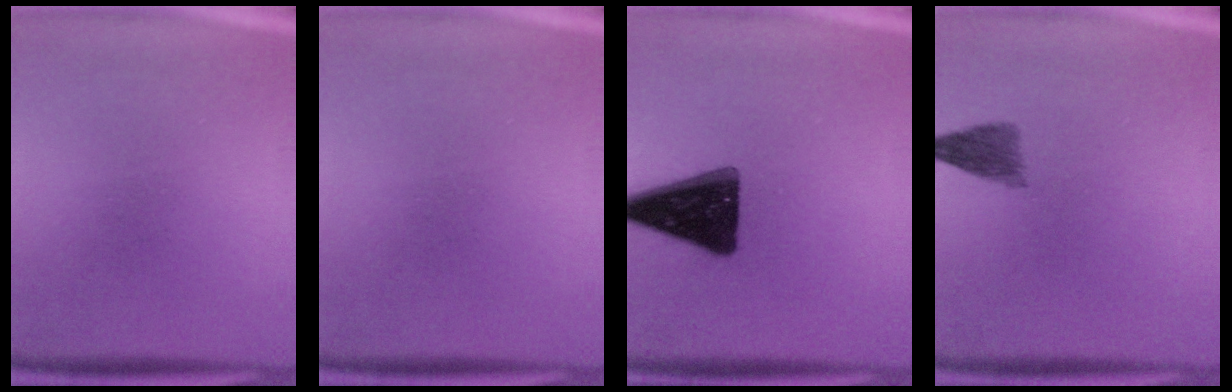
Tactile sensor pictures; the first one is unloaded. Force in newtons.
{"total": 0.0}
{"total": 15.4}
{"total": 3.2}